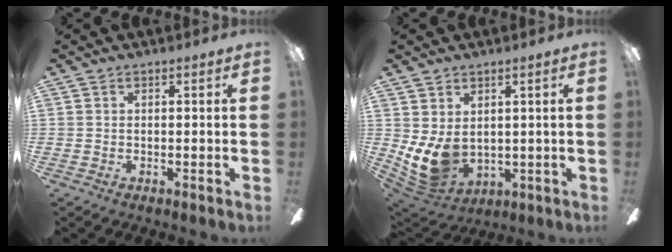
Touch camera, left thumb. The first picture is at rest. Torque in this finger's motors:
{"motor_torque": [1.24, 1.84, 0.47, -0.79, 0.09]}